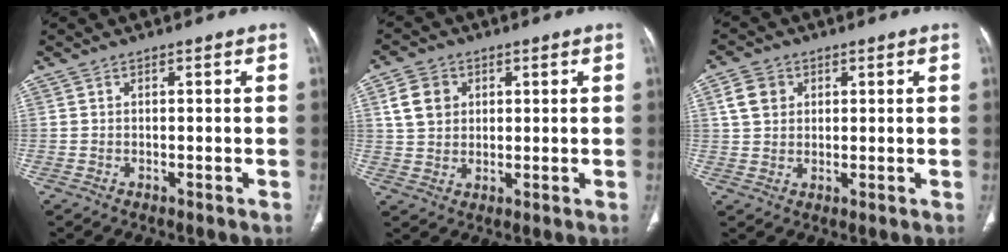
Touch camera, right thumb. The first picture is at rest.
{"total": 6.4, "force": [2.0, 5.2, 3.2], "torque": [-0.038, 0.000, 0.037]}
{"total": 5.1, "force": [1.6, 4.1, 2.4], "torque": [-0.029, 0.002, 0.029]}